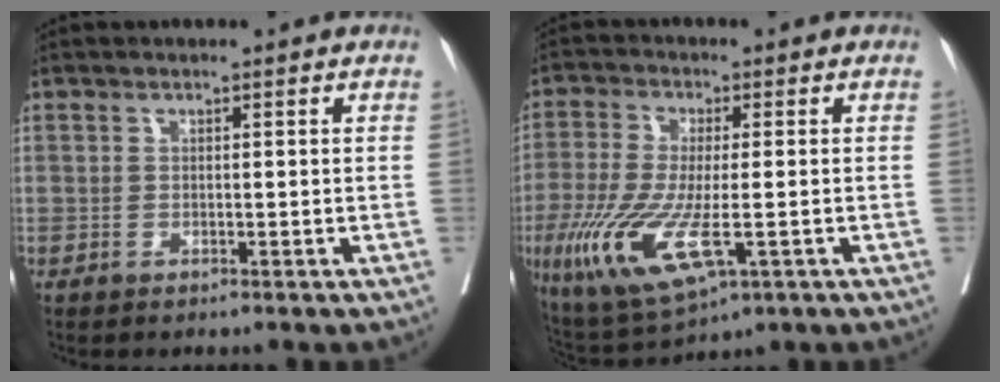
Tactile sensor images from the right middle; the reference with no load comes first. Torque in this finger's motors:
{"motor_torque": [1.90, -0.23, 0.93, 0.20]}